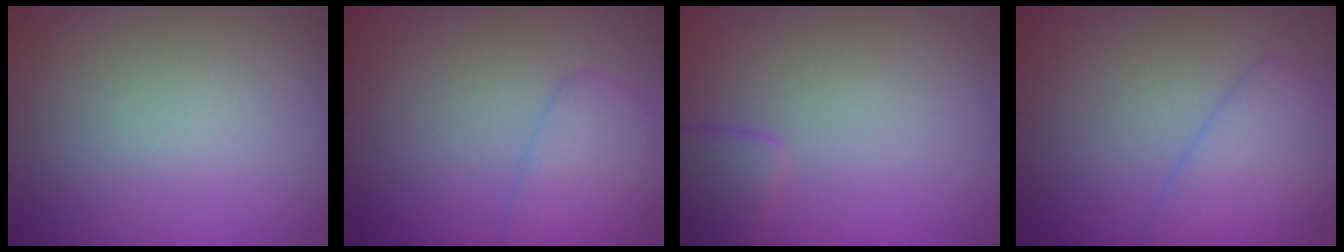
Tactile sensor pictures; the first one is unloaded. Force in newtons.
{"total": 3.4, "press": 3.4, "slide": 0.1}
{"total": 1.7, "press": 1.7, "slide": 0.1}
{"total": 3.8, "press": 3.8, "slide": 0.2}